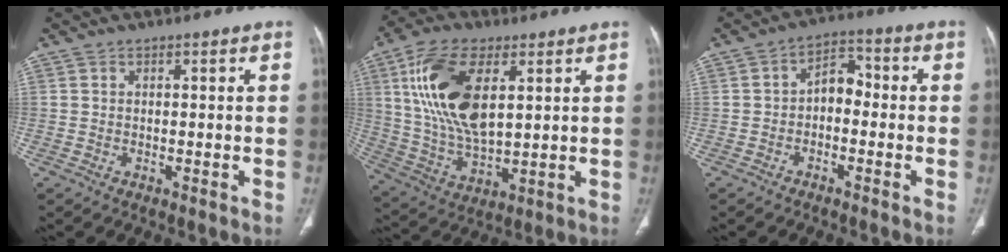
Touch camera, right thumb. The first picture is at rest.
{"total": 17.7, "force": [5.4, 8.6, 14.5], "torque": [-0.281, -0.015, 0.108]}
{"total": 5.6, "force": [-1.1, 3.8, 4.0], "torque": [-0.046, 0.033, -0.031]}